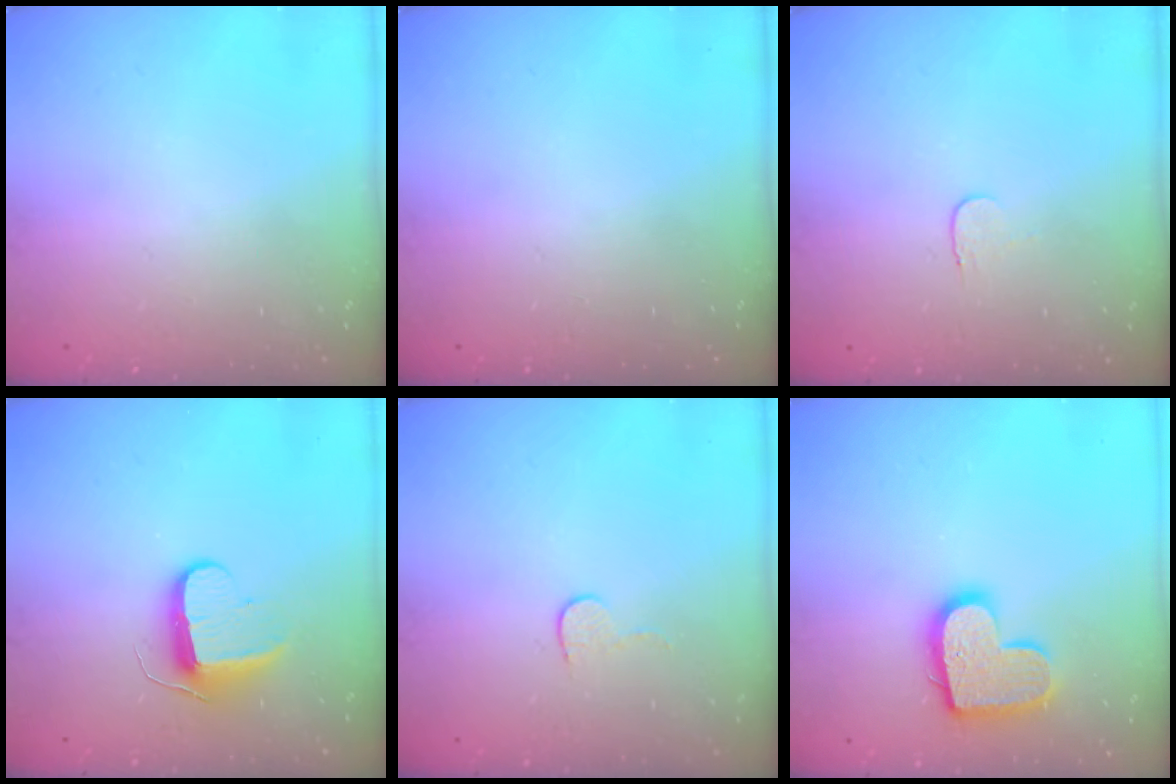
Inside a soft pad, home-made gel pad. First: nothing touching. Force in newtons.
{"total": 0.0}
{"total": 3.9, "press": 3.8, "slide": 0.4}
{"total": 9.1, "press": 9.1, "slide": 0.3}
{"total": 4.0, "press": 4.0, "slide": 0.3}
{"total": 14.6, "press": 14.6, "slide": 0.9}